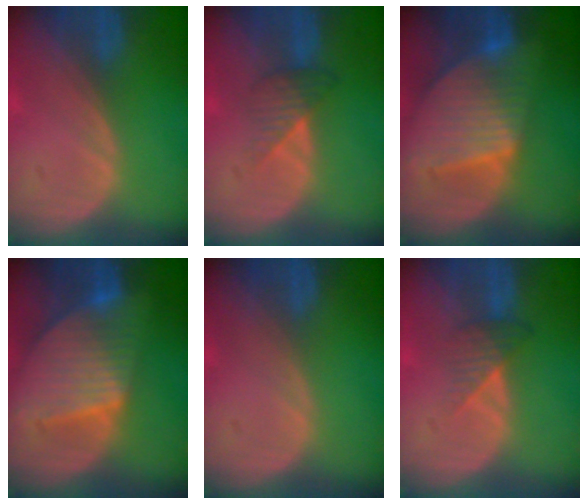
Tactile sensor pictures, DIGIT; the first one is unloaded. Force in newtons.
{"total": 3.4, "press": 3.2, "slide": 1.1}
{"total": 9.5, "press": 8.2, "slide": 4.8}
{"total": 9.5, "press": 8.2, "slide": 4.8}
{"total": 0.0}
{"total": 3.4, "press": 3.0, "slide": 1.7}